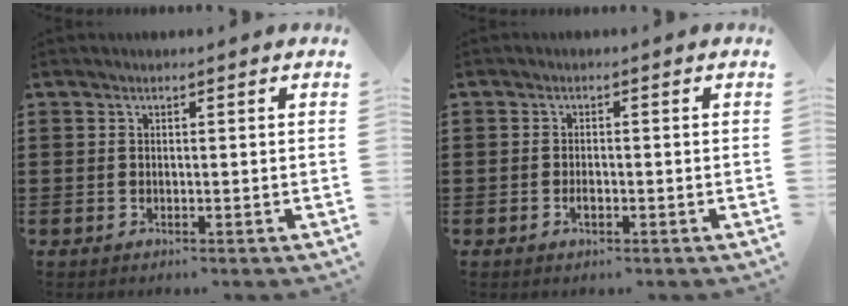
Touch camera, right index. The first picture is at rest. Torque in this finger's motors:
{"motor_torque": [2.11, 0.03, 0.02, 0.00]}